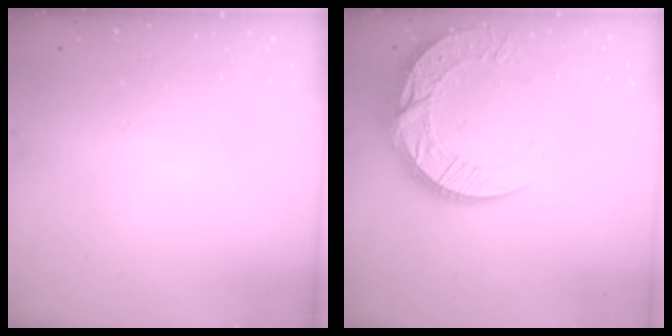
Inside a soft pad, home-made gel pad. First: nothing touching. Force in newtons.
{"total": 15.3, "press": 15.2, "slide": 1.4}